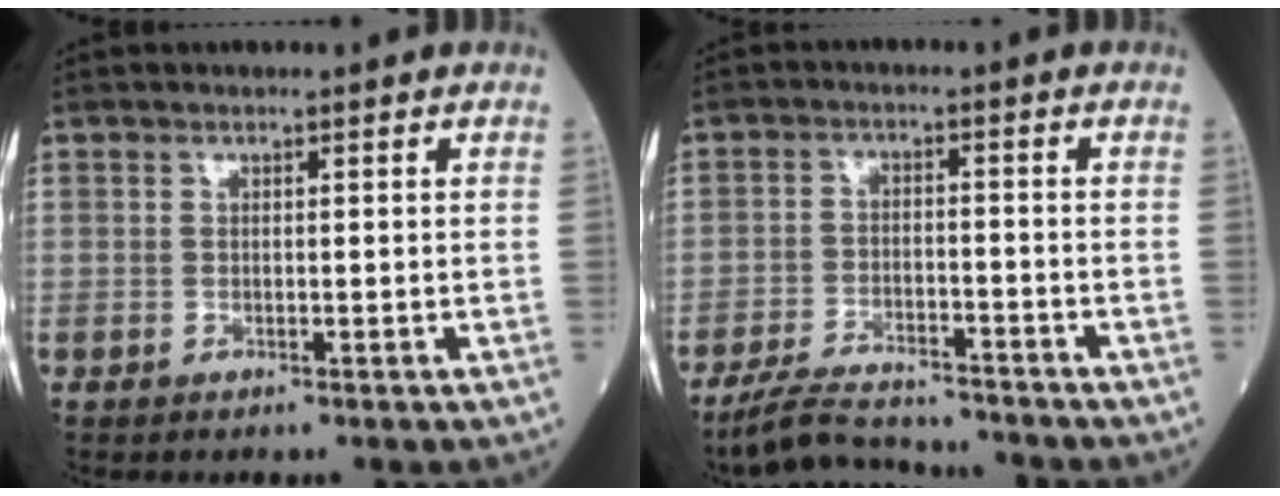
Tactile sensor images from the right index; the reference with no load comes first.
{"total": 8.9, "force": [-8.4, 1.3, 2.7], "torque": [-0.047, -0.006, -0.141]}